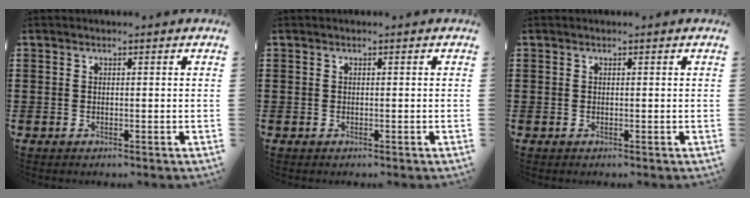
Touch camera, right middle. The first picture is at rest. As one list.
[{"total": 0.0}, {"total": 0.0}]